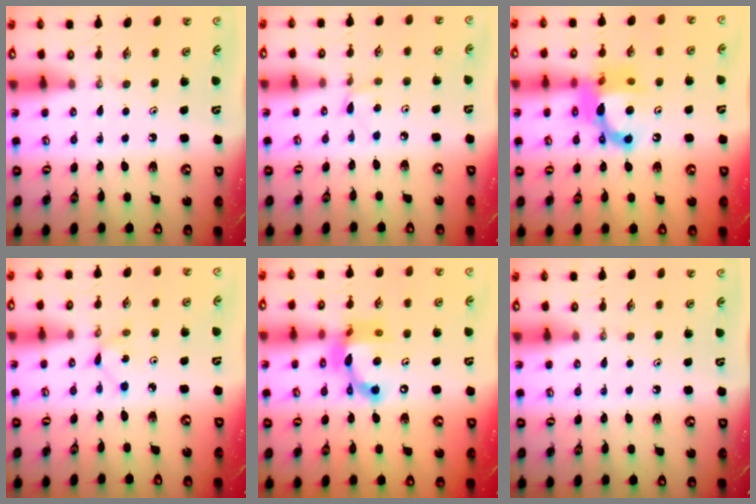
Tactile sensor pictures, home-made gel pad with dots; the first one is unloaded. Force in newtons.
{"total": 2.8, "press": 2.7, "slide": 0.4}
{"total": 13.4, "press": 13.3, "slide": 1.9}
{"total": 1.8, "press": 1.7, "slide": 0.3}
{"total": 14.4, "press": 14.3, "slide": 0.8}
{"total": 0.0}